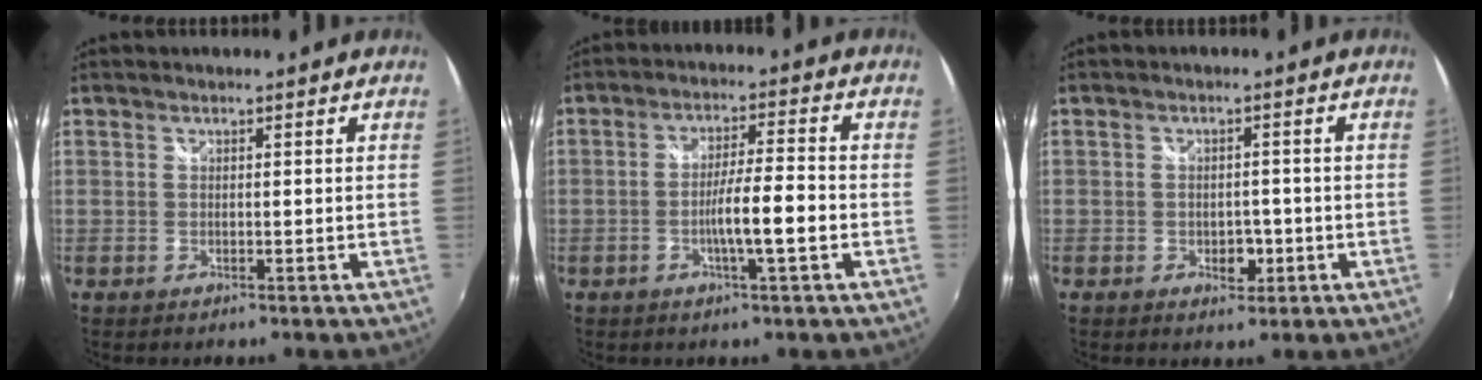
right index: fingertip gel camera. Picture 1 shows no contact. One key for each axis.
{"total": 6.9, "fx": -2.3, "fy": 0.0, "fz": 6.5, "tx": -0.112, "ty": -0.005, "tz": -0.036}
{"total": 3.4, "fx": -1.2, "fy": 2.5, "fz": 2.0, "tx": -0.035, "ty": 0.000, "tz": -0.013}